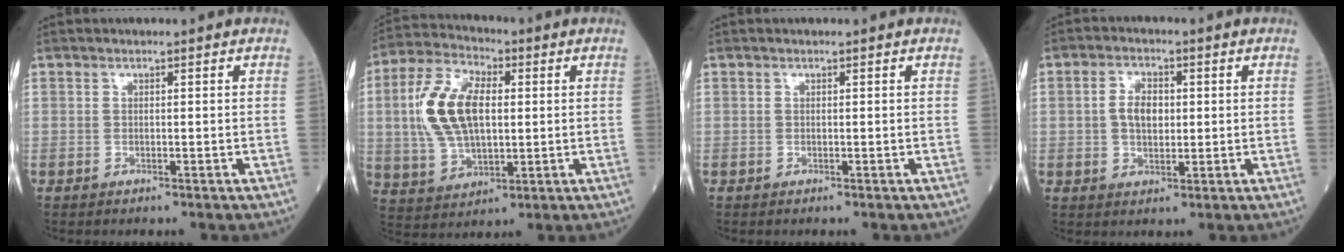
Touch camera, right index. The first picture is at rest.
{"total": 13.2, "force": [1.6, 6.6, 11.3], "torque": [-0.250, 0.018, 0.034]}
{"total": 0.0}
{"total": 4.6, "force": [0.5, 2.7, 3.7], "torque": [-0.076, 0.007, 0.010]}